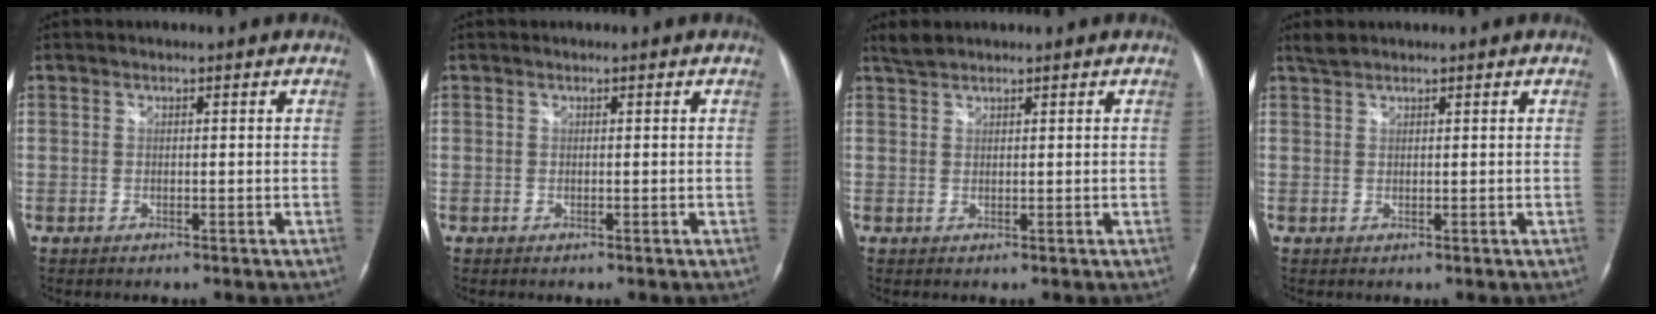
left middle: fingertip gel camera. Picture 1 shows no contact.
{"total": 0.0}
{"total": 1.9, "force": [1.8, 0.4, 0.5], "torque": [-0.016, 0.009, 0.038]}
{"total": 1.9, "force": [1.7, 0.4, 0.7], "torque": [-0.020, 0.011, 0.037]}